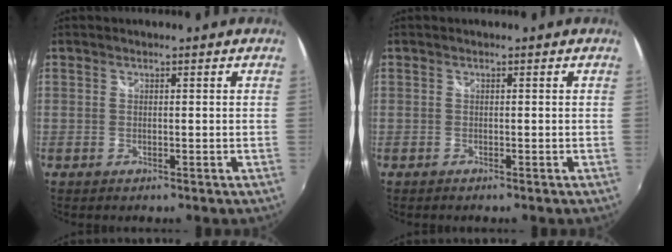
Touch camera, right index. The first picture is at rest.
{"total": 0.0}